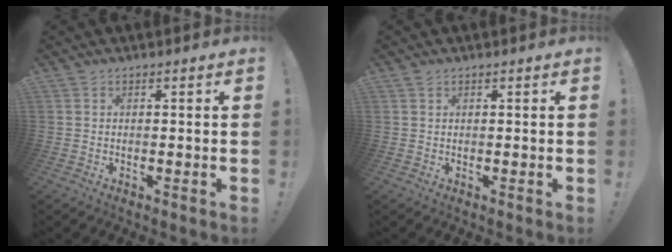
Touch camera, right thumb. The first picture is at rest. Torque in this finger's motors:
{"motor_torque": [-0.06, 0.70, 0.19, -0.03, -0.11]}